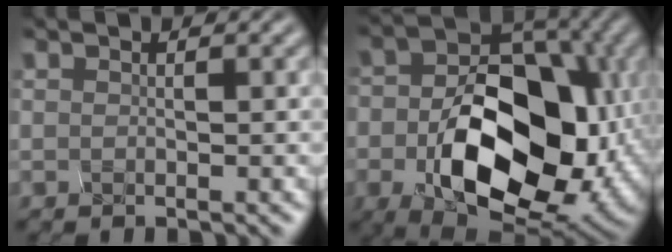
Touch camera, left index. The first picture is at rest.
{"total": 14.8, "force": [-3.6, 10.1, 10.3], "torque": [-0.161, -0.029, -0.046]}